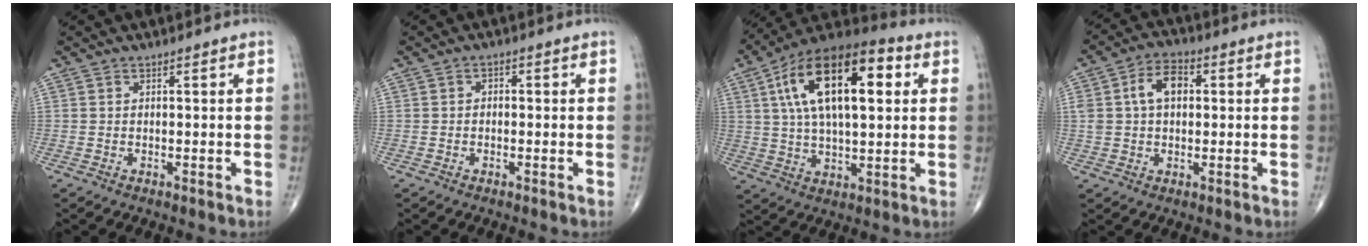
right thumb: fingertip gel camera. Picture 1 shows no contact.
{"total": 1.1, "force": [-0.1, 0.9, 0.7], "torque": [0.001, 0.005, -0.008]}
{"total": 22.2, "force": [5.9, 10.1, 18.8], "torque": [-0.307, 0.017, 0.087]}
{"total": 8.1, "force": [1.5, 5.3, 6.0], "torque": [-0.101, 0.020, 0.024]}